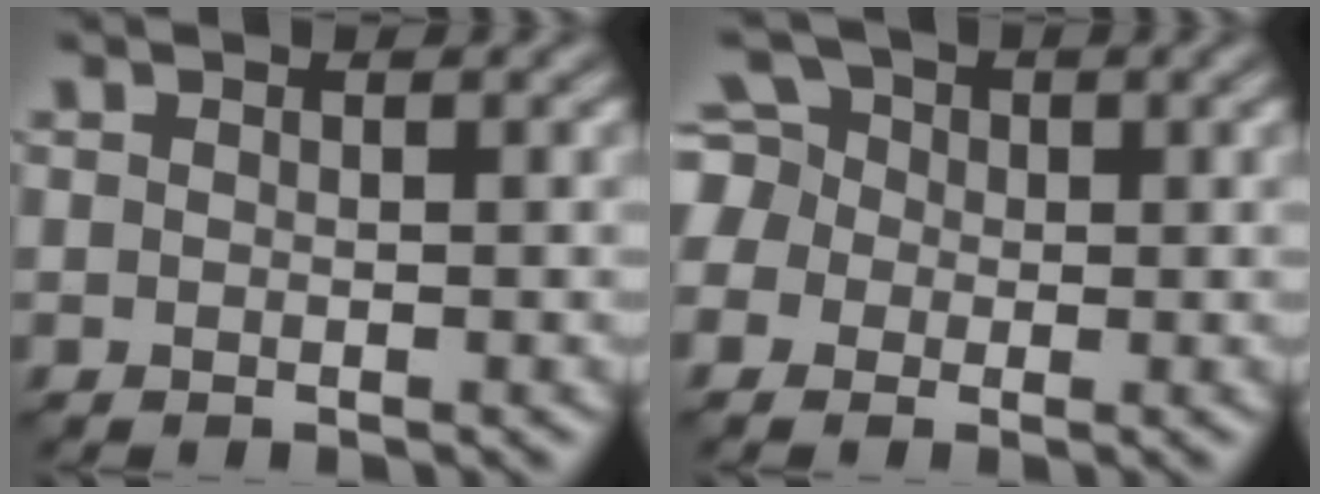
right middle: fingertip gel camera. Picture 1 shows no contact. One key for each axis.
{"total": 5.9, "fx": 0.0, "fy": 5.4, "fz": 2.4, "tx": -0.063, "ty": 0.044, "tz": -0.032}